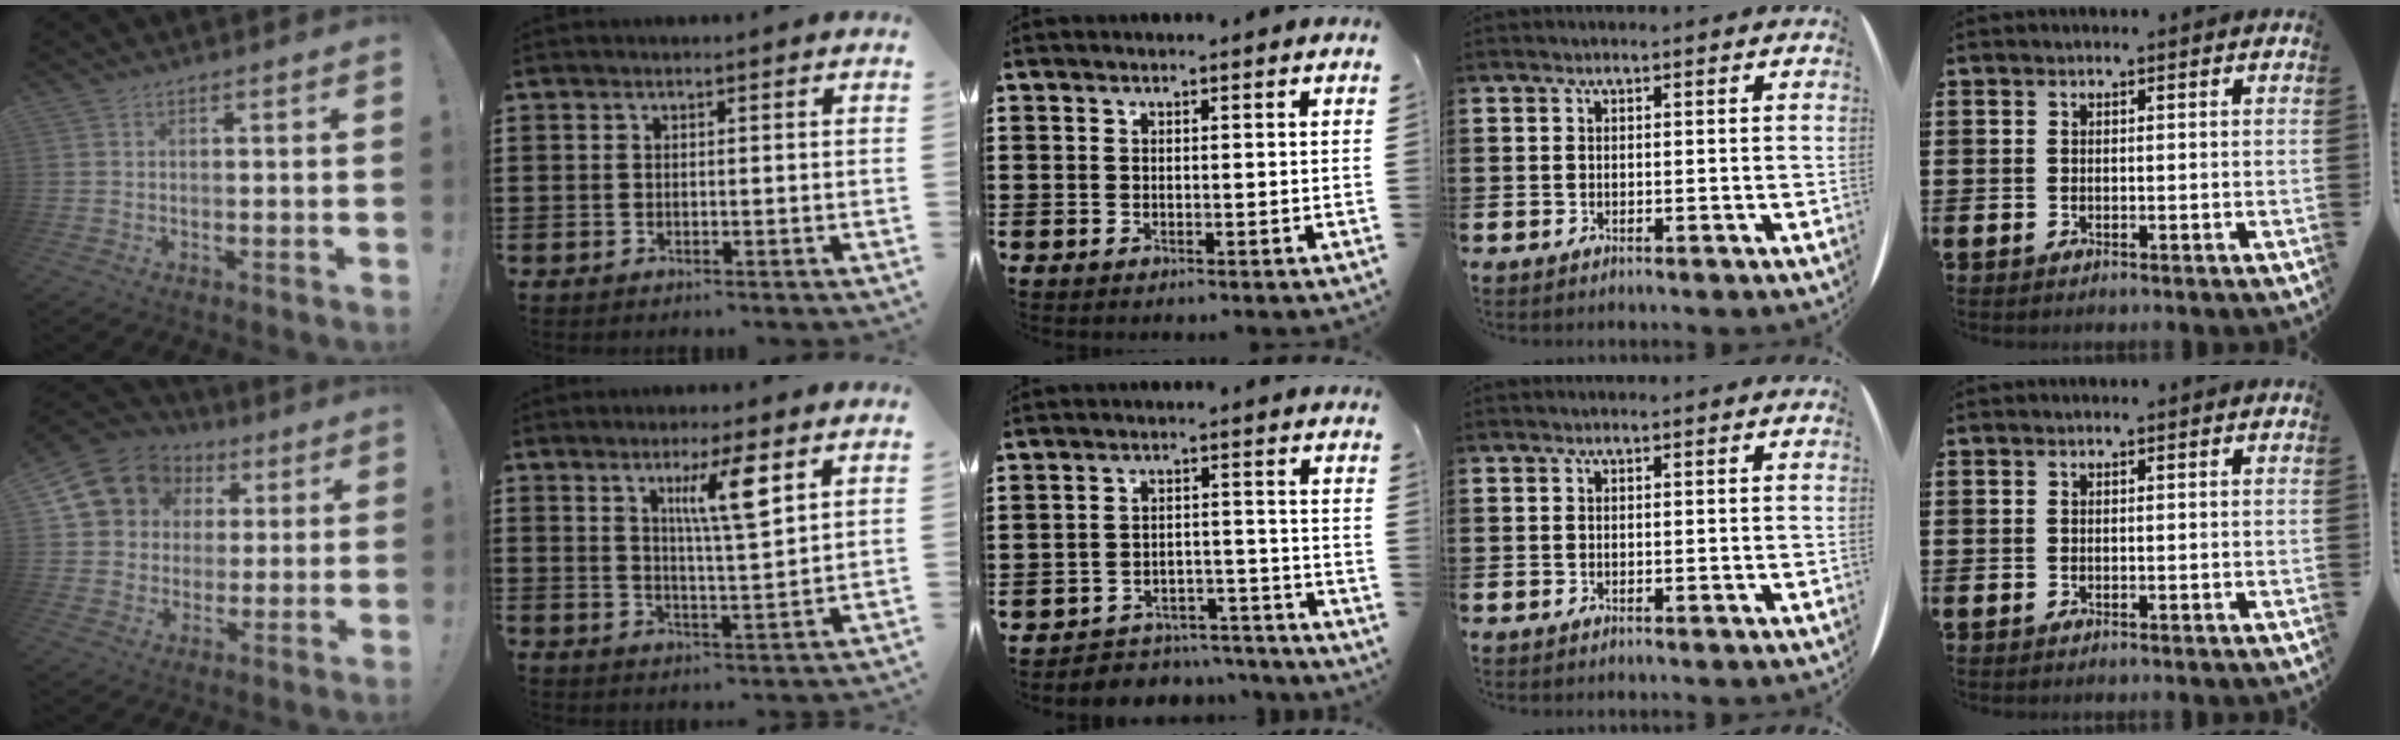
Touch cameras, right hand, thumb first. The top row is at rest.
{"thumb": {"total": 12.7, "force": [5.2, 10.7, 4.2], "torque": [-0.066, -0.024, 0.114]}, "index": {"total": 7.4, "force": [3.7, 1.0, 6.3], "torque": [-0.117, 0.001, 0.056]}, "middle": {"total": 4.6, "force": [-4.5, 0.8, 0.1], "torque": [-0.005, 0.008, -0.094]}}